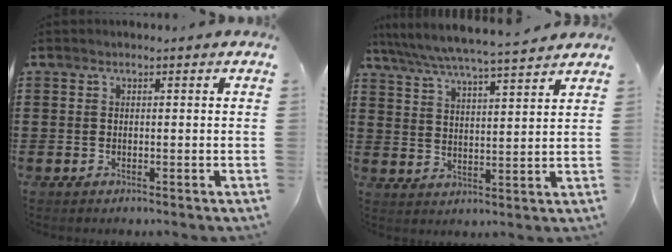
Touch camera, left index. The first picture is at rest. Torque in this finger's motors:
{"motor_torque": [0.66, 0.44, 0.29, 0.15]}